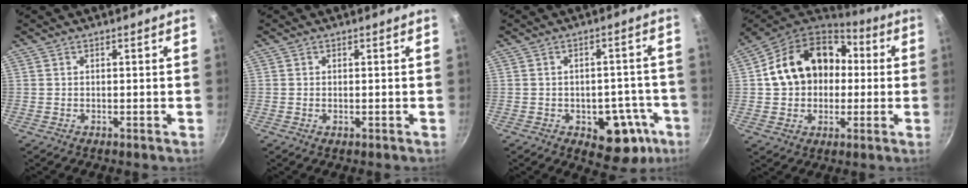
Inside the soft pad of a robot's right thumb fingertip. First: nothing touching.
{"total": 0.6, "force": [-0.1, 0.3, 0.5], "torque": [-0.011, 0.001, 0.000]}
{"total": 11.1, "force": [-5.0, 6.3, 7.6], "torque": [-0.058, 0.038, -0.055]}
{"total": 18.6, "force": [1.1, 14.5, 11.7], "torque": [-0.159, 0.036, 0.014]}